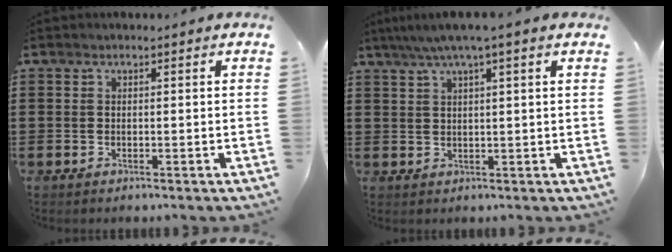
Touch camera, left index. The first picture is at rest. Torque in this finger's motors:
{"motor_torque": [2.14, 0.00, 0.74, 0.21]}